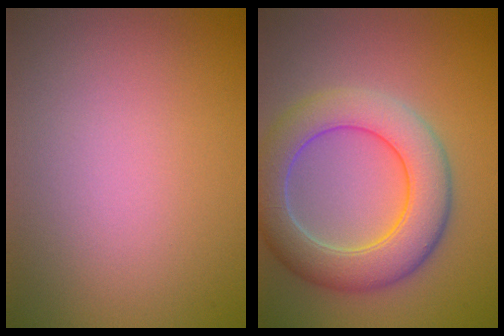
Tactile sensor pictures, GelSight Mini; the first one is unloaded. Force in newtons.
{"total": 7.2, "press": 7.1, "slide": 0.6}